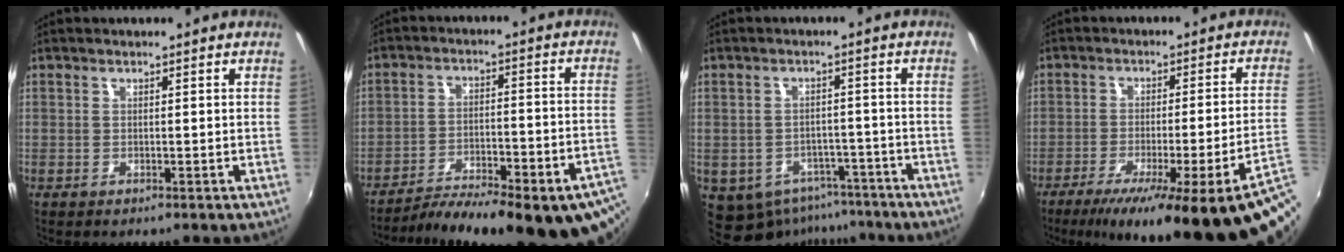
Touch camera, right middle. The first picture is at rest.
{"total": 26.1, "force": [-19.3, 6.4, 16.4], "torque": [-0.256, -0.050, -0.256]}
{"total": 11.6, "force": [-7.5, 7.9, 4.0], "torque": [-0.101, -0.003, -0.083]}
{"total": 22.0, "force": [-12.7, 0.5, 17.9], "torque": [-0.255, -0.055, -0.168]}